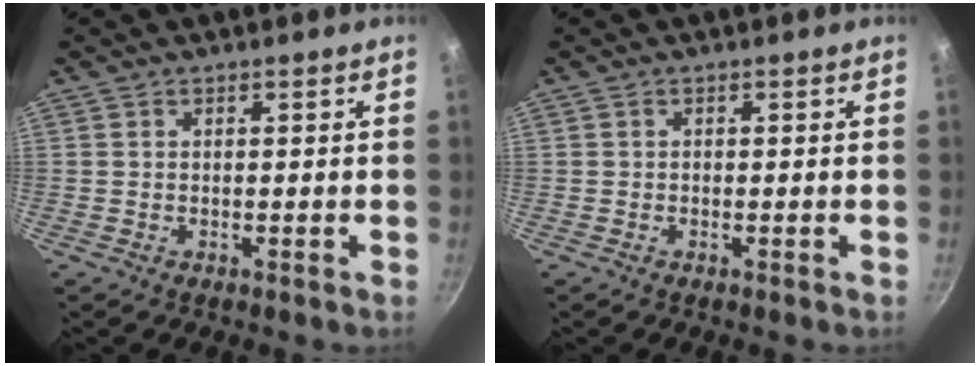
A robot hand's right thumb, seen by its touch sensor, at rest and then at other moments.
{"total": 0.0}